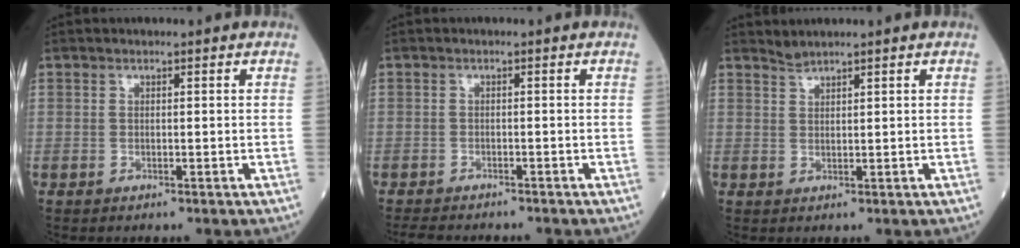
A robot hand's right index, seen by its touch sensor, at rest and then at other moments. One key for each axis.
{"total": 5.5, "fx": -4.9, "fy": 1.7, "fz": 1.7, "tx": -0.026, "ty": -0.009, "tz": -0.076}
{"total": 1.4, "fx": 1.3, "fy": -0.3, "fz": 0.0, "tx": -0.002, "ty": 0.000, "tz": 0.029}